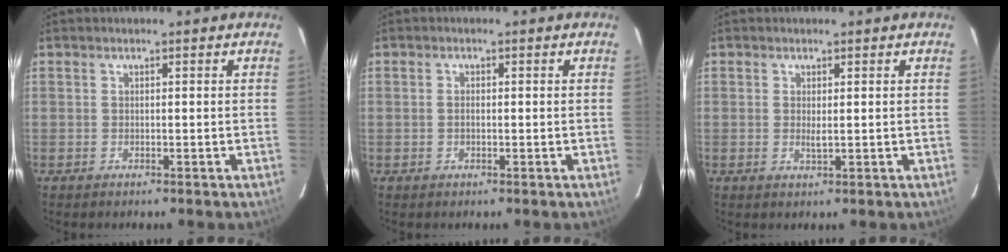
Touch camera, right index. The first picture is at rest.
{"total": 1.6, "force": [0.0, 1.0, 1.3], "torque": [-0.024, 0.003, -0.001]}
{"total": 1.8, "force": [0.1, 0.6, 1.7], "torque": [-0.033, -0.003, 0.003]}